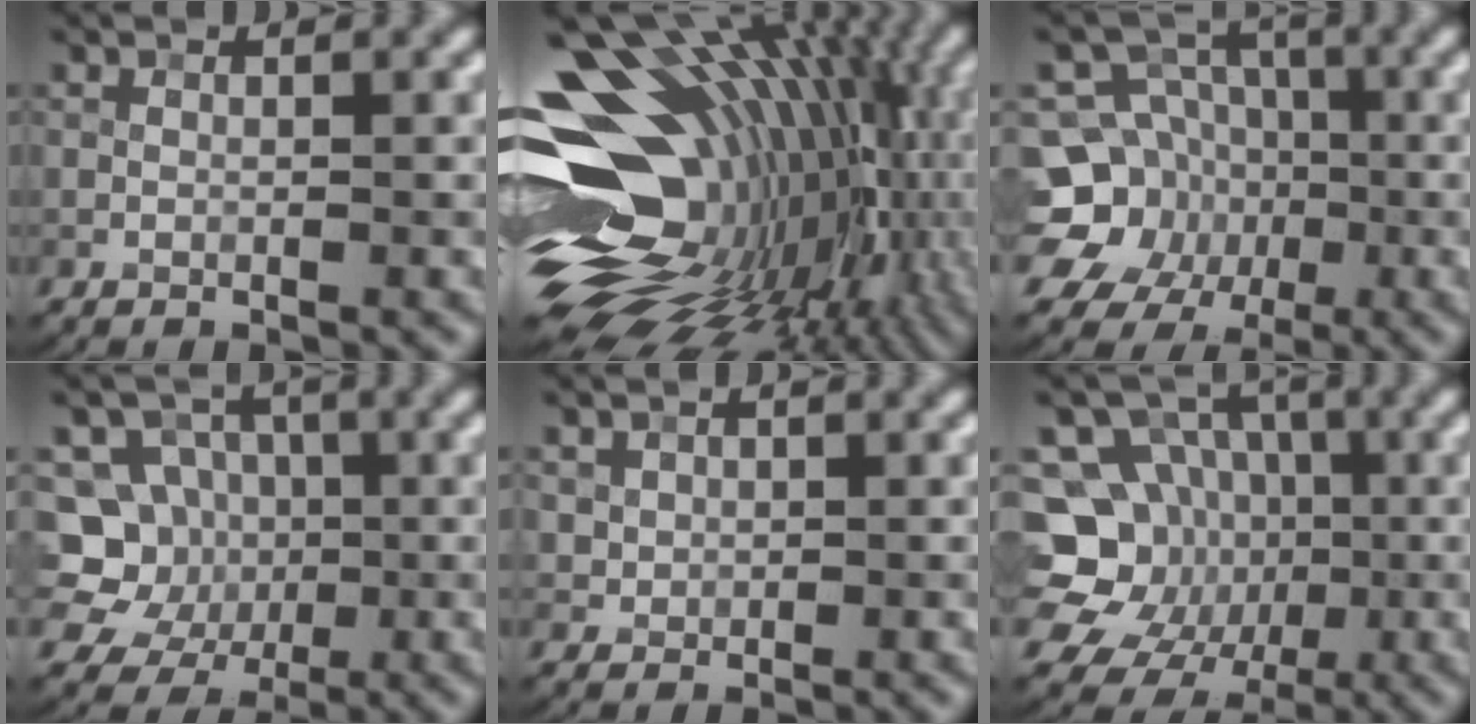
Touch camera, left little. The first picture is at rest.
{"total": 18.6, "force": [0.7, 12.3, 14.0], "torque": [-0.226, 0.007, 0.018]}
{"total": 11.0, "force": [-2.3, 10.1, 3.7], "torque": [-0.080, 0.003, -0.063]}
{"total": 7.3, "force": [-0.8, 6.8, 2.5], "torque": [-0.035, 0.011, -0.044]}
{"total": 1.8, "force": [0.9, 1.5, 0.6], "torque": [-0.020, -0.009, 0.035]}
{"total": 12.8, "force": [-1.7, 11.7, 4.8], "torque": [-0.109, 0.005, -0.045]}